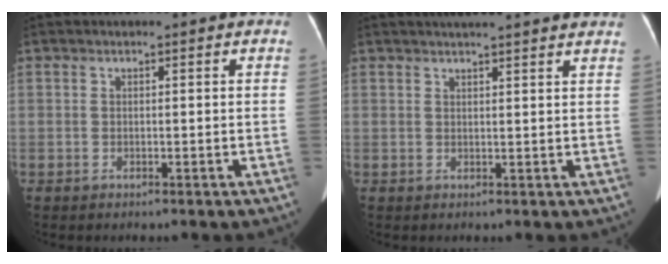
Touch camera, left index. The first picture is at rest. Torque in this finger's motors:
{"motor_torque": [0.19, -0.55, 0.03, 0.00]}